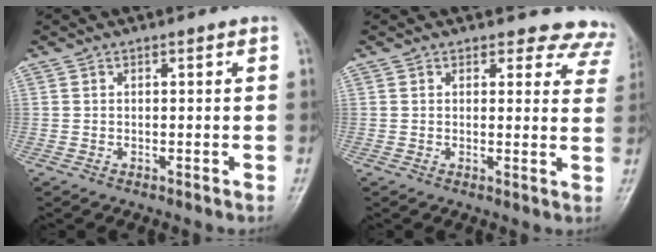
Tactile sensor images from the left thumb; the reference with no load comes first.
{"total": 8.6, "force": [7.8, 3.6, 0.0], "torque": [0.060, -0.041, 0.051]}